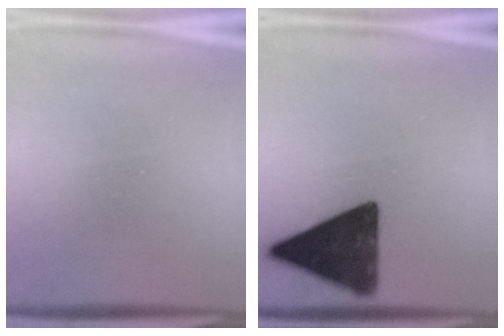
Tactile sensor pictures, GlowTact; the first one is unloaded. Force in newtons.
{"total": 13.3}